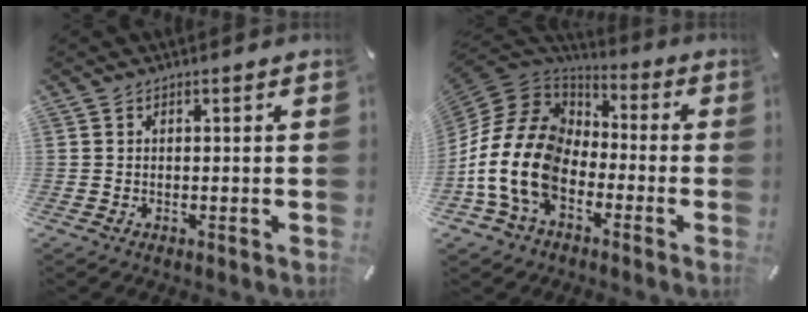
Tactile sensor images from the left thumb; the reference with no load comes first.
{"total": 16.3, "force": [-5.7, 12.3, 9.1], "torque": [-0.218, 0.020, -0.106]}